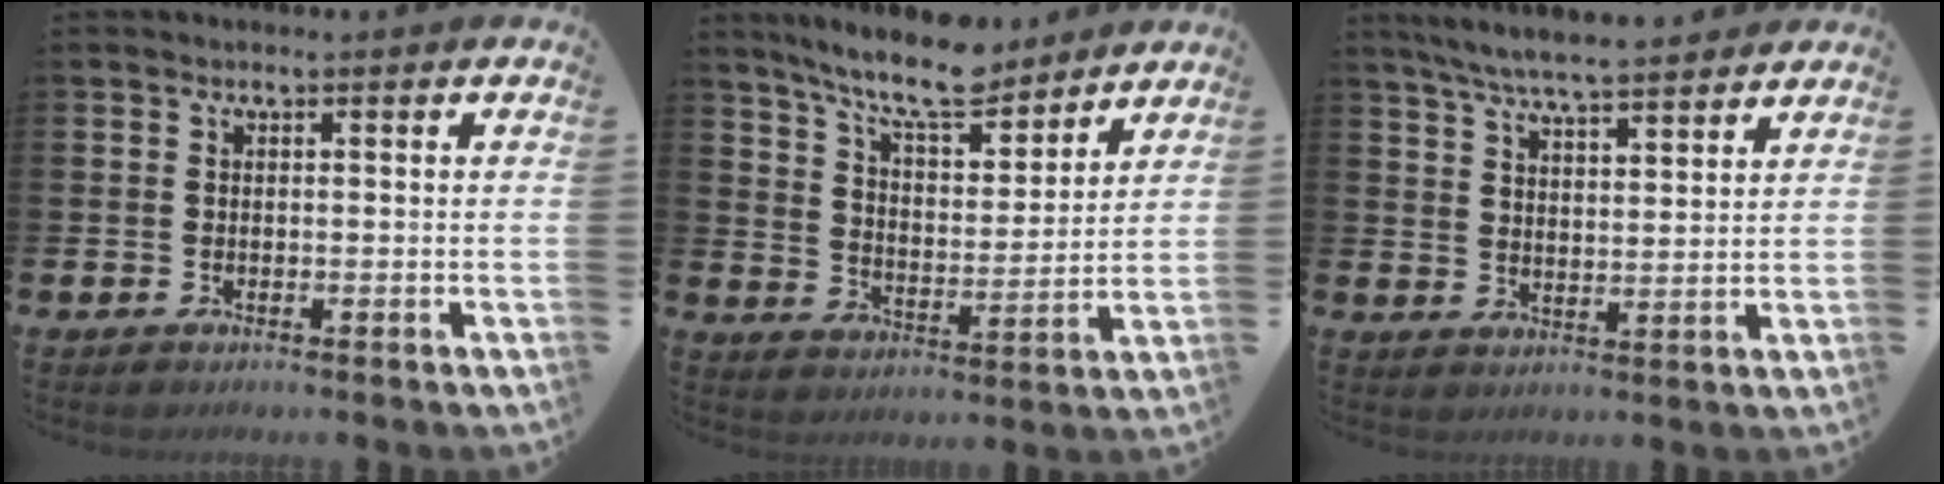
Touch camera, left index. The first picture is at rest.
{"total": 10.3, "force": [9.3, 2.0, 4.0], "torque": [-0.096, -0.051, 0.165]}
{"total": 6.7, "force": [6.4, 0.4, 1.9], "torque": [-0.060, -0.030, 0.114]}